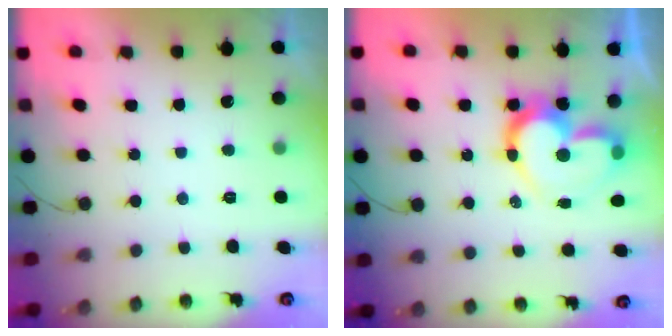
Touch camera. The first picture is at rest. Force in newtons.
{"total": 14.9, "press": 14.8, "slide": 1.3}